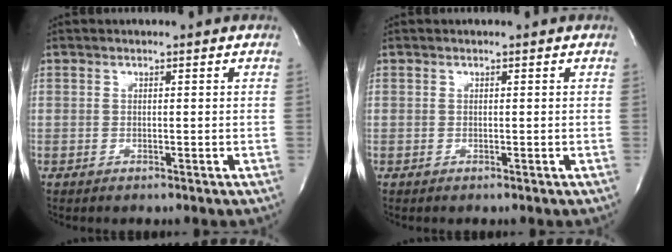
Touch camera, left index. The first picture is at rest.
{"total": 0.0}